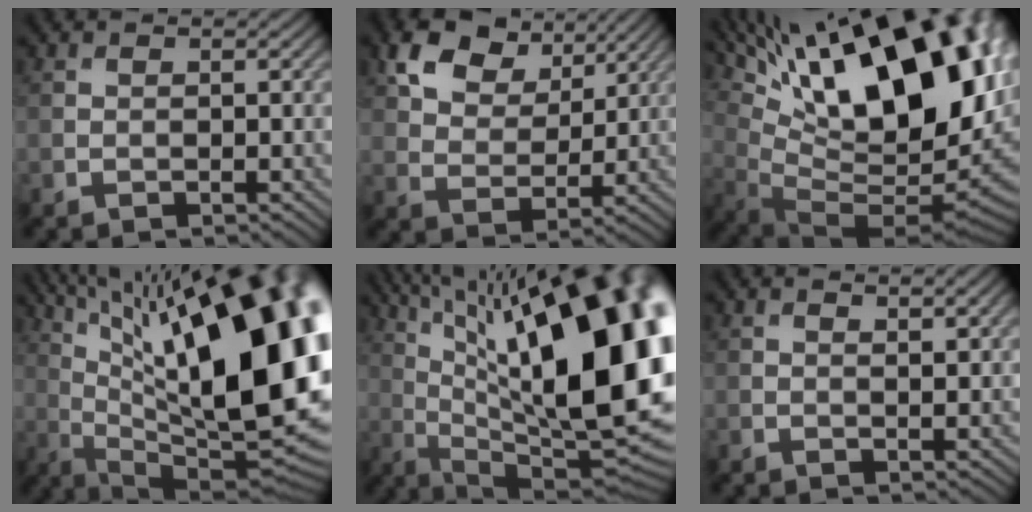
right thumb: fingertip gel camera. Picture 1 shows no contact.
{"total": 8.5, "force": [5.0, 5.3, 4.4], "torque": [-0.097, 0.001, 0.087]}
{"total": 20.9, "force": [8.7, 8.5, 17.0], "torque": [-0.269, 0.034, 0.169]}
{"total": 22.2, "force": [6.1, 7.7, 19.9], "torque": [-0.279, 0.040, 0.096]}
{"total": 22.2, "force": [5.5, 8.1, 19.9], "torque": [-0.278, 0.040, 0.083]}
{"total": 1.7, "force": [1.3, -0.1, 1.1], "torque": [-0.021, -0.005, 0.027]}